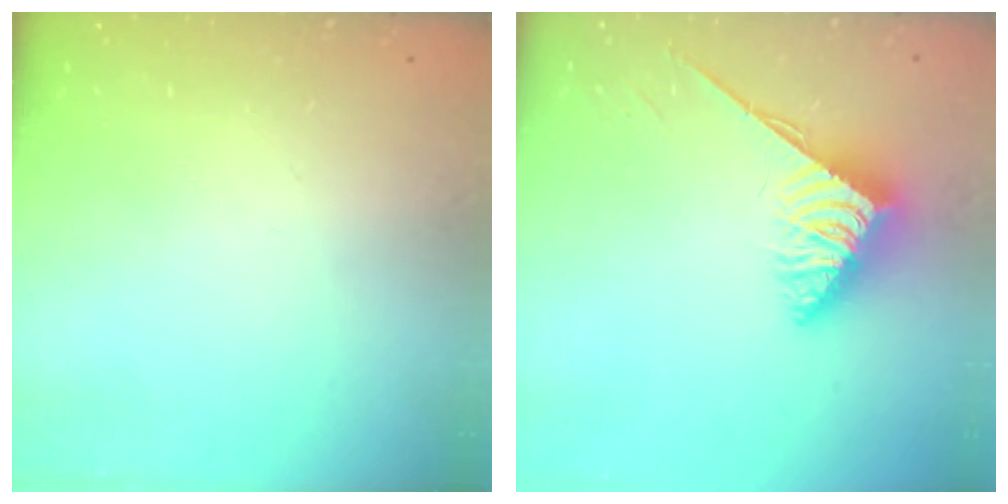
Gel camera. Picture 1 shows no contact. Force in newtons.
{"total": 3.7, "press": 3.7, "slide": 0.6}